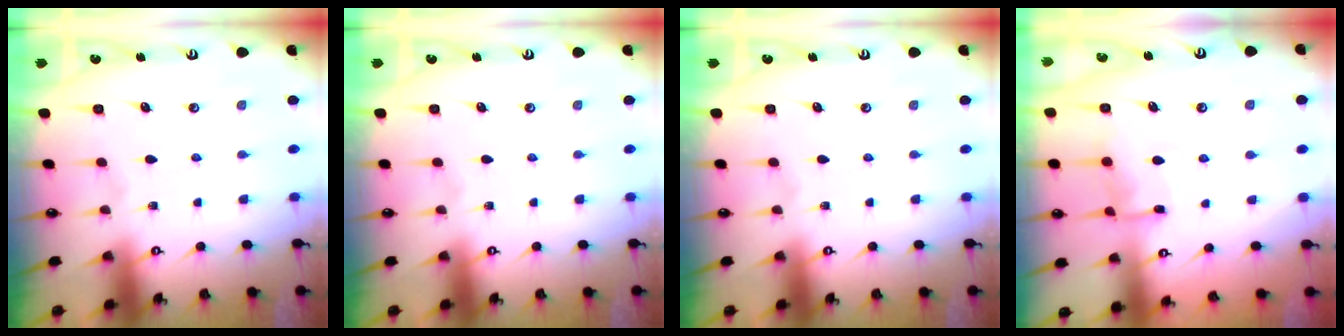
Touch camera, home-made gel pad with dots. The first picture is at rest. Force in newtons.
{"total": 0.0}
{"total": 0.0}
{"total": 8.6, "press": 8.5, "slide": 0.9}